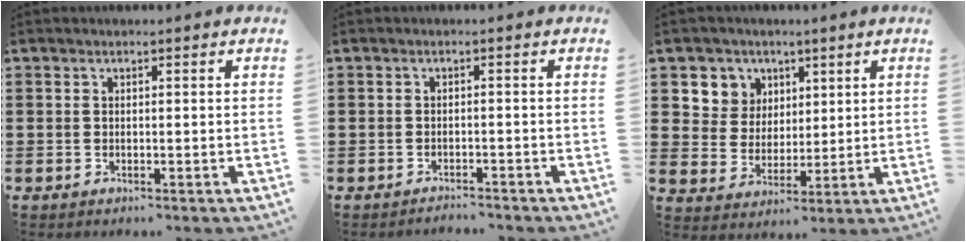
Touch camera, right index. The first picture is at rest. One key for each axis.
{"total": 1.6, "fx": -1.6, "fy": 0.1, "fz": -0.3, "tx": -0.001, "ty": 0.004, "tz": -0.038}
{"total": 6.3, "fx": 3.1, "fy": 5.5, "fz": -0.2, "tx": -0.028, "ty": -0.003, "tz": 0.056}